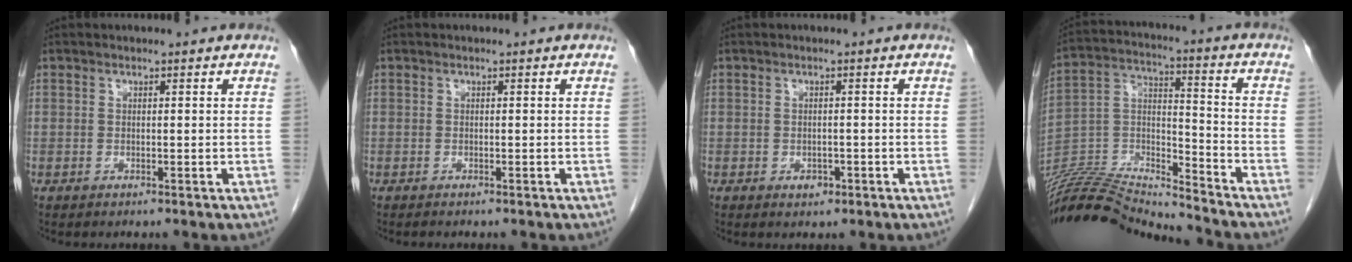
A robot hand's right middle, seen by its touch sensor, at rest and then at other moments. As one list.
[{"total": 0.6, "force": [-0.6, 0.1, 0.3], "torque": [-0.010, -0.002, -0.009]}, {"total": 1.5, "force": [-0.7, 1.1, 0.8], "torque": [-0.009, 0.003, -0.005]}, {"total": 18.6, "force": [-18.2, 0.0, 3.9], "torque": [-0.067, 0.029, -0.319]}]